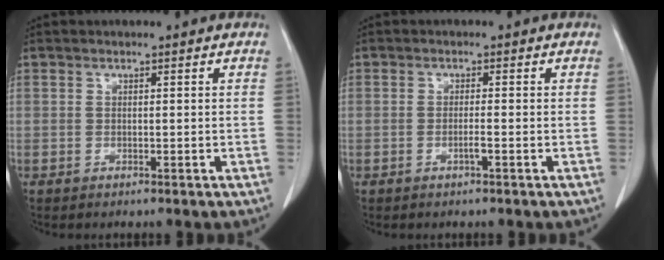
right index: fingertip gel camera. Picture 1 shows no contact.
{"total": 1.4, "force": [-0.6, -0.1, 1.3], "torque": [-0.026, -0.001, -0.011]}